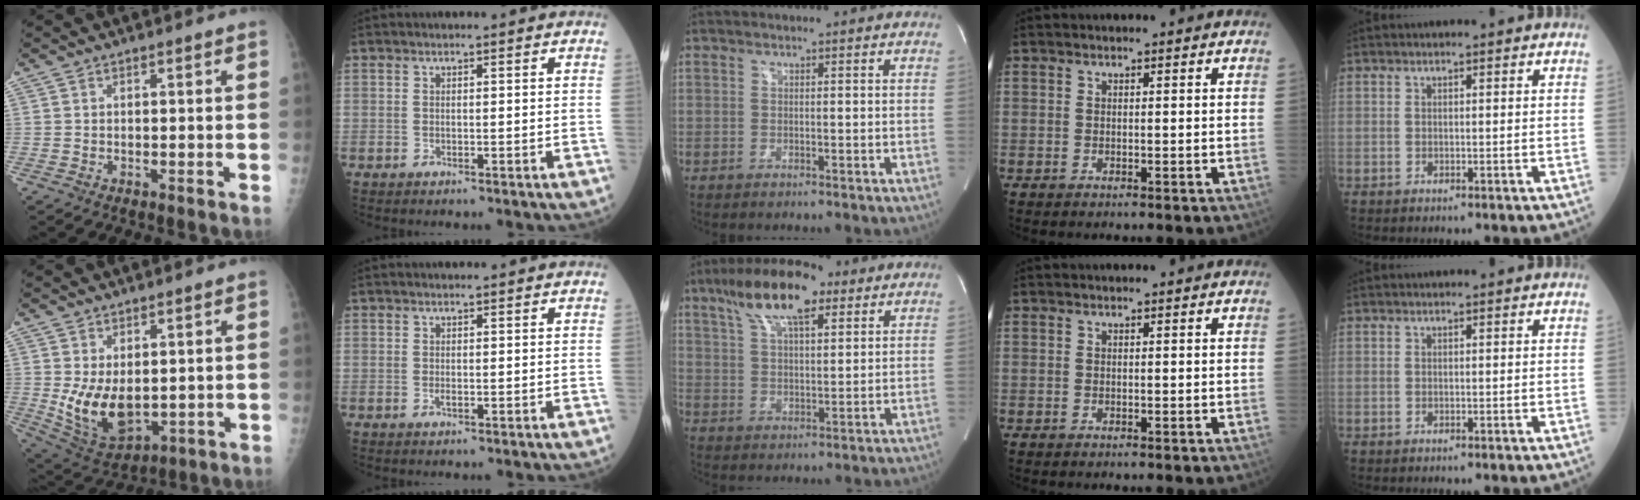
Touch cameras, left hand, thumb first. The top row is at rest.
{"thumb": {"total": 10.7, "force": [0.6, 6.1, 8.8], "torque": [-0.136, -0.024, 0.035]}, "index": {"total": 0.6, "force": [0.3, 0.1, 0.5], "torque": [-0.014, 0.002, 0.004]}, "middle": {"total": 12.4, "force": [7.3, 3.9, 9.3], "torque": [-0.171, 0.024, 0.129]}}